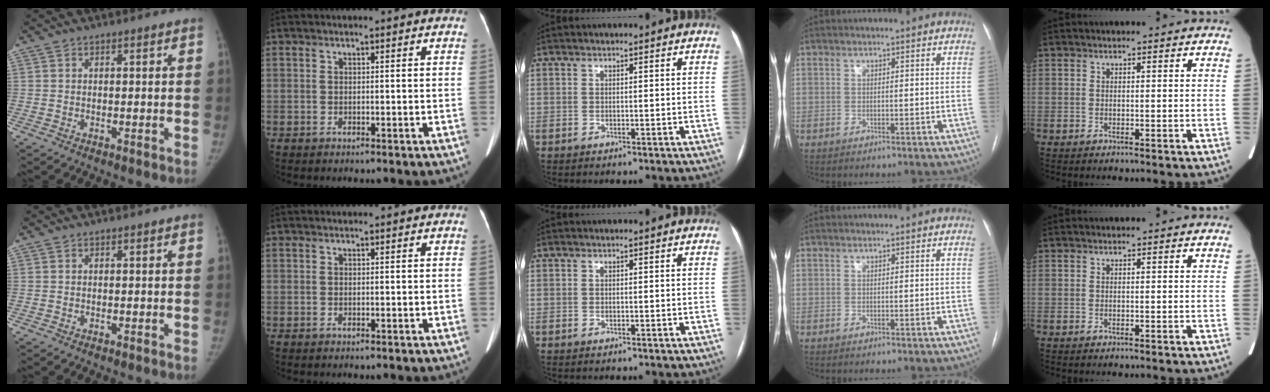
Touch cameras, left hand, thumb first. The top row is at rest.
{}